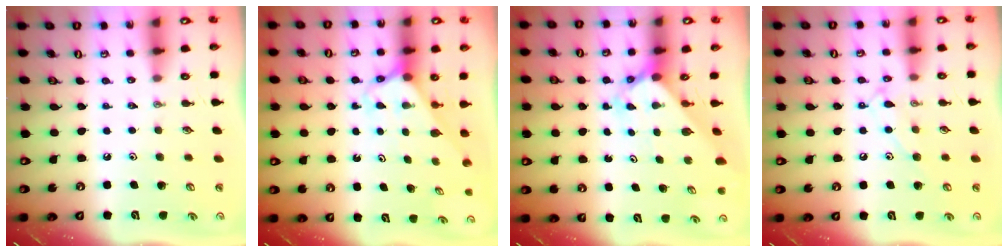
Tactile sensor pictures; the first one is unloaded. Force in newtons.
{"total": 2.6, "press": 2.6, "slide": 0.2}
{"total": 2.3, "press": 2.3, "slide": 0.2}
{"total": 10.1, "press": 10.1, "slide": 0.8}